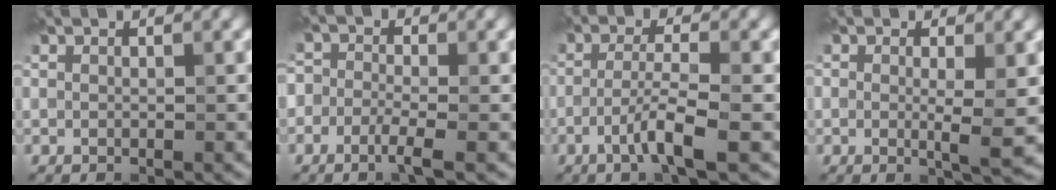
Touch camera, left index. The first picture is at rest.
{"total": 2.1, "force": [-1.2, 0.8, 1.6], "torque": [-0.032, 0.001, -0.030]}
{"total": 3.8, "force": [-1.5, 0.4, 3.4], "torque": [-0.064, 0.008, -0.036]}
{"total": 2.8, "force": [0.0, 0.5, 2.8], "torque": [-0.043, -0.010, -0.001]}